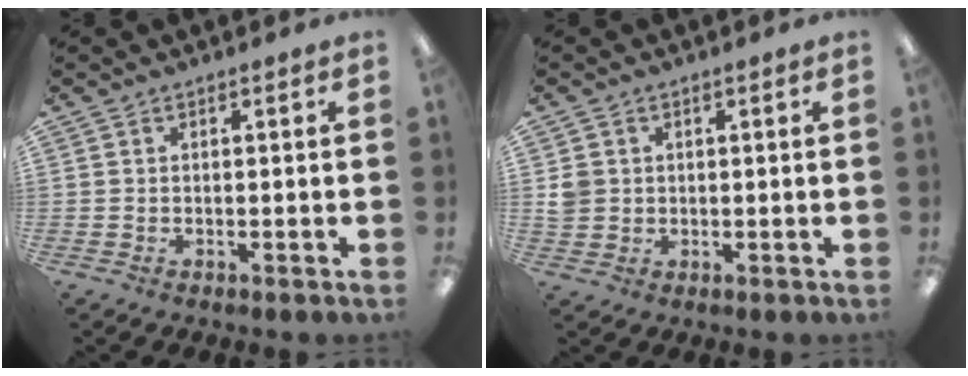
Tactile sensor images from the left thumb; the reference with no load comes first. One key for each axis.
{"total": 3.2, "fx": 0.6, "fy": 3.1, "fz": 0.7, "tx": -0.010, "ty": 0.002, "tz": 0.010}